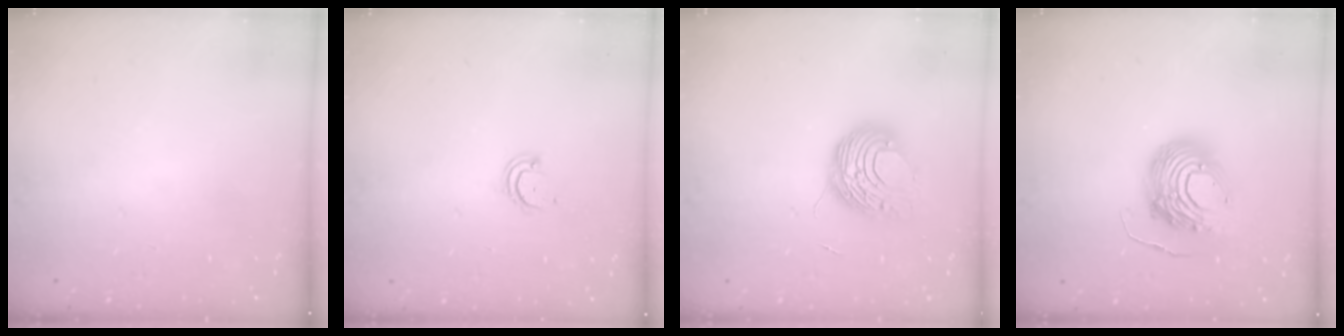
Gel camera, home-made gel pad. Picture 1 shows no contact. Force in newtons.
{"total": 2.3, "press": 2.3, "slide": 0.2}
{"total": 9.0, "press": 9.0, "slide": 0.9}
{"total": 13.4, "press": 13.4, "slide": 1.3}